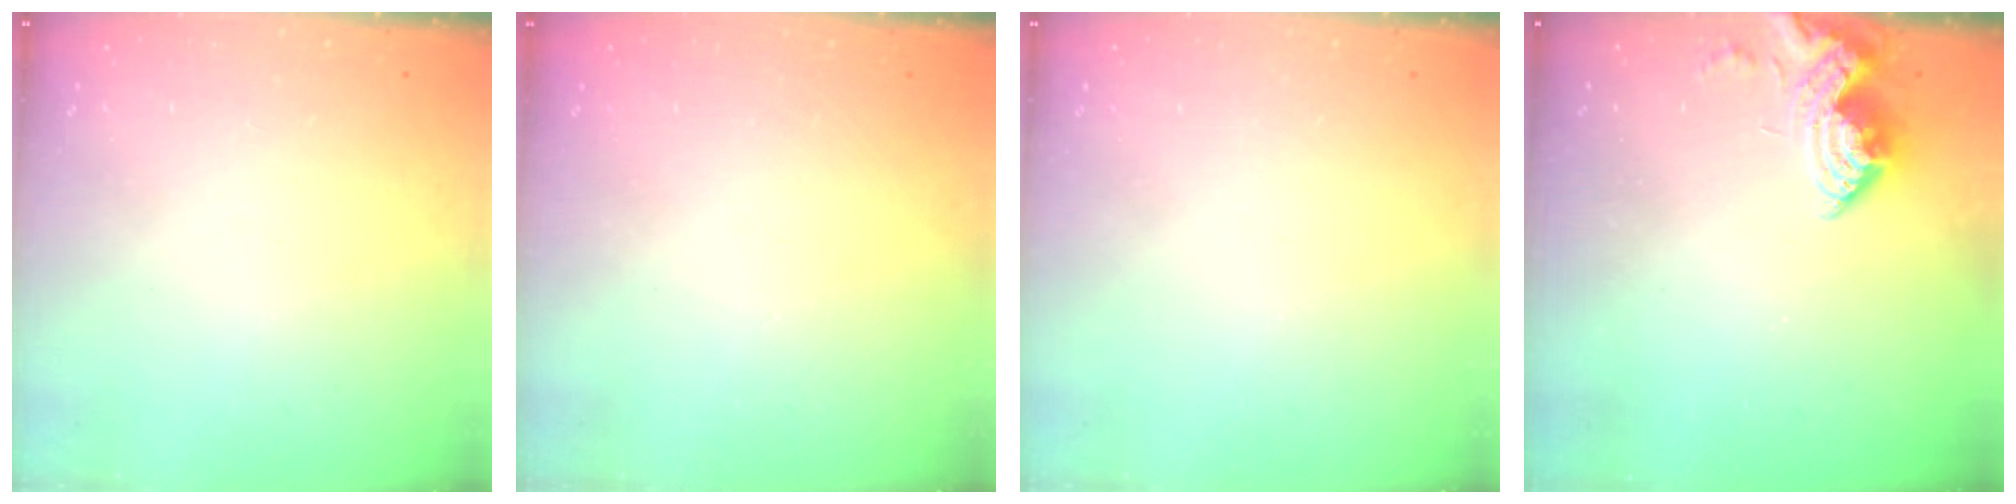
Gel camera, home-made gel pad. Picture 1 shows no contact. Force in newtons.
{"total": 1.0, "press": 1.0, "slide": 0.1}
{"total": 0.0}
{"total": 8.8, "press": 8.8, "slide": 0.9}